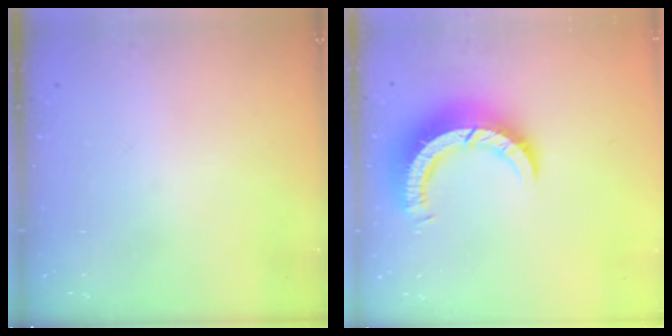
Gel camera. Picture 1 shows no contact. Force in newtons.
{"total": 10.3, "press": 10.2, "slide": 1.2}